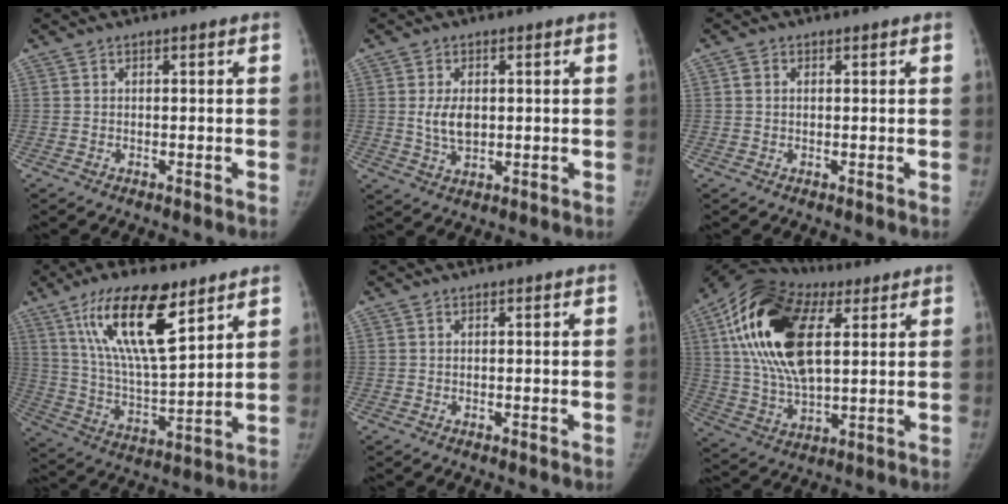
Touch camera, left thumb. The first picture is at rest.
{"total": 5.1, "force": [0.5, 3.1, 4.0], "torque": [-0.069, -0.009, 0.014]}
{"total": 1.4, "force": [0.2, 1.1, 0.9], "torque": [-0.014, 0.006, 0.003]}
{"total": 18.7, "force": [10.4, 6.0, 14.4], "torque": [-0.234, -0.049, 0.192]}
{"total": 0.0}
{"total": 22.9, "force": [7.2, 11.7, 18.4], "torque": [-0.348, -0.004, 0.120]}